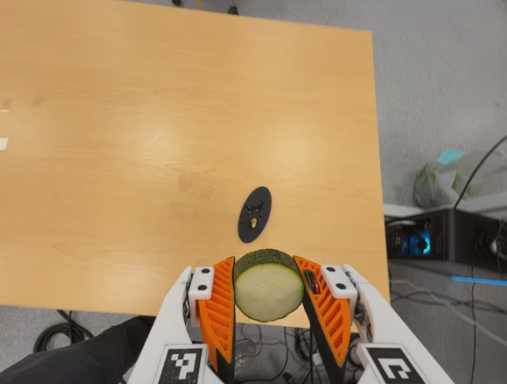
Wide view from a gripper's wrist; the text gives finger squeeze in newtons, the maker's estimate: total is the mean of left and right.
{"total": 12.5, "left": 11.4, "right": 13.6}